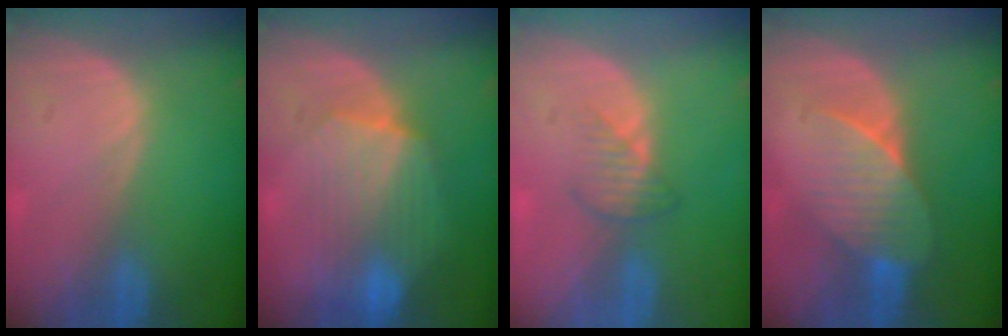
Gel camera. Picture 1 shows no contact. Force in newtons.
{"total": 8.3, "press": 8.1, "slide": 1.7}
{"total": 2.8, "press": 2.7, "slide": 0.8}
{"total": 7.2, "press": 6.8, "slide": 2.4}